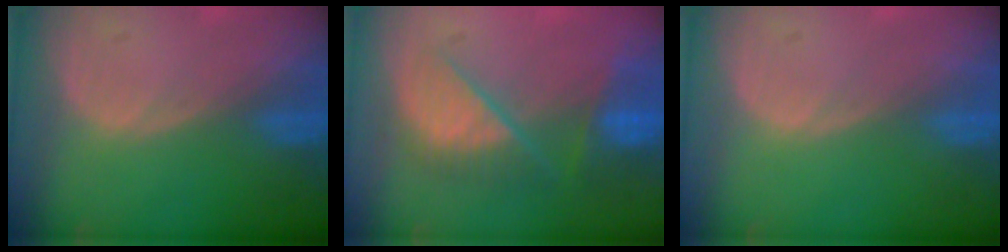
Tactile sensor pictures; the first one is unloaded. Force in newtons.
{"total": 9.8, "press": 8.3, "slide": 5.2}
{"total": 0.0}